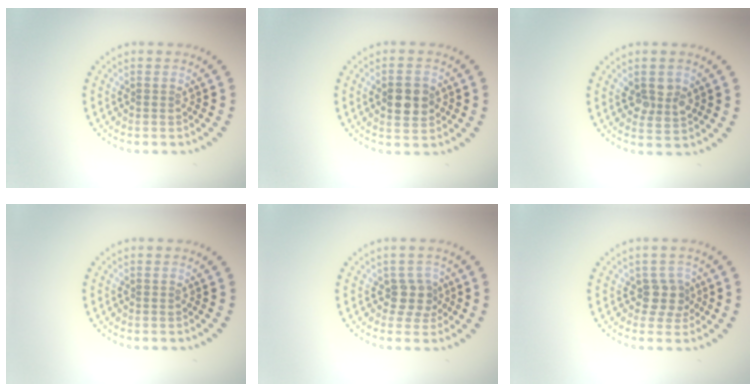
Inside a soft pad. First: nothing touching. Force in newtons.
{"total": 3.6, "press": 3.6, "slide": 0.2}
{"total": 2.6, "press": 2.5, "slide": 0.7}
{"total": 0.0}
{"total": 2.1, "press": 1.7, "slide": 1.3}
{"total": 2.1, "press": 1.7, "slide": 1.3}